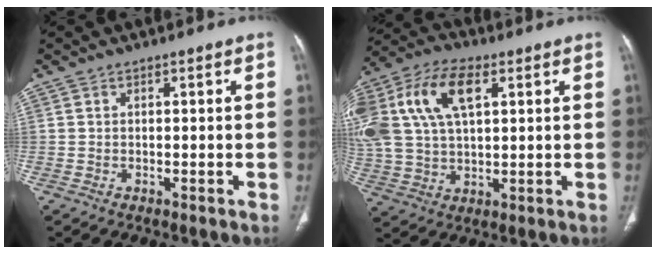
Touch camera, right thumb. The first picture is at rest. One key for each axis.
{"total": 20.3, "fx": 6.5, "fy": 11.4, "fz": 15.4, "tx": -0.347, "ty": 0.021, "tz": 0.121}